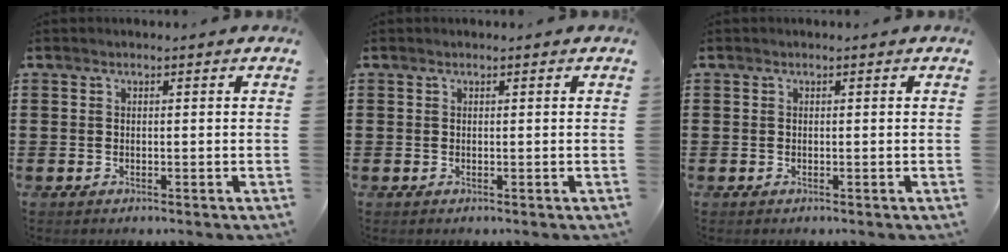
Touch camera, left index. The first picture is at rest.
{"total": 0.0}
{"total": 0.0}